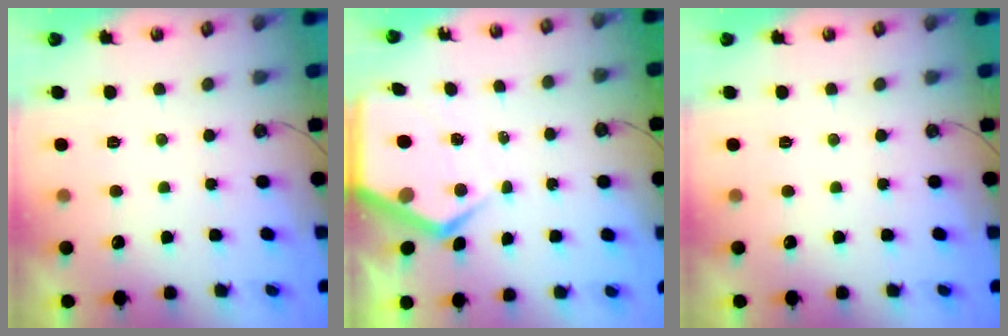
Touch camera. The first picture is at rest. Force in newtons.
{"total": 8.0, "press": 7.9, "slide": 0.8}
{"total": 0.0}